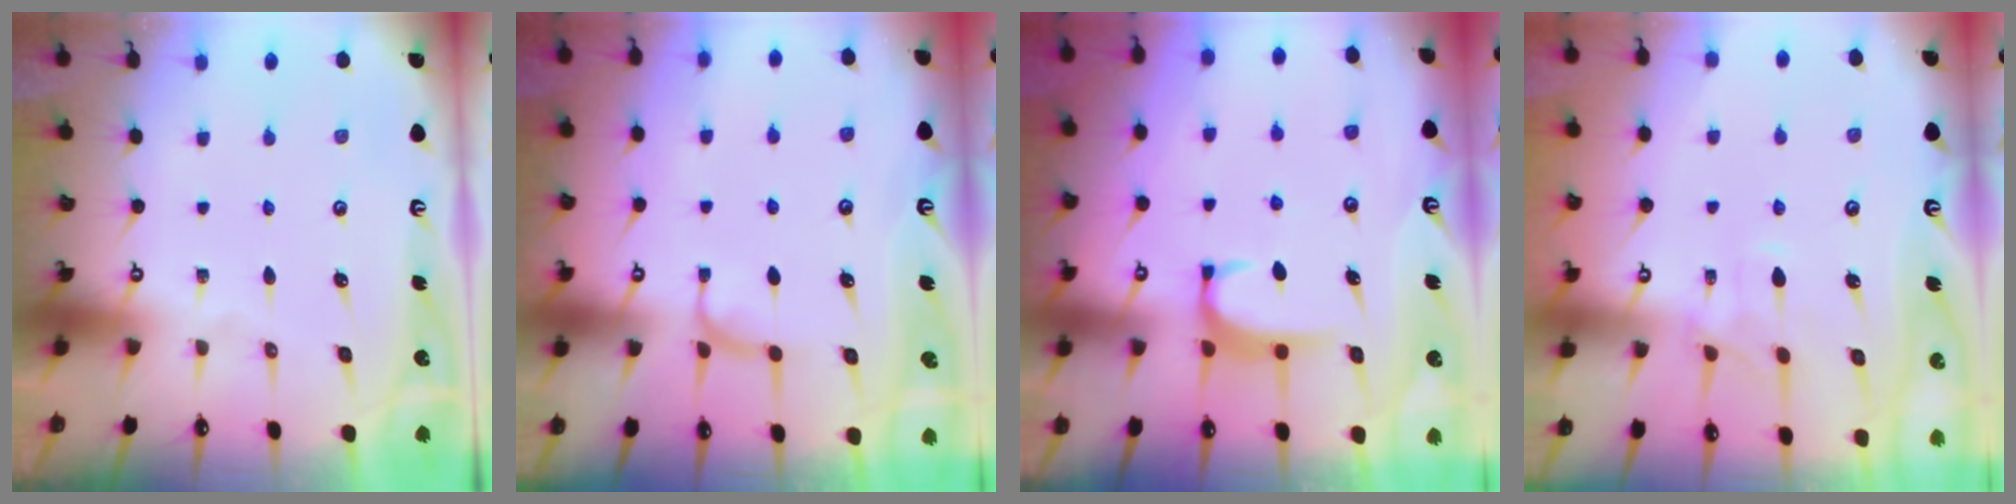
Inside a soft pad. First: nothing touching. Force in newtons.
{"total": 1.6, "press": 1.3, "slide": 0.8}
{"total": 1.9, "press": 1.8, "slide": 0.5}
{"total": 1.7, "press": 1.1, "slide": 1.2}